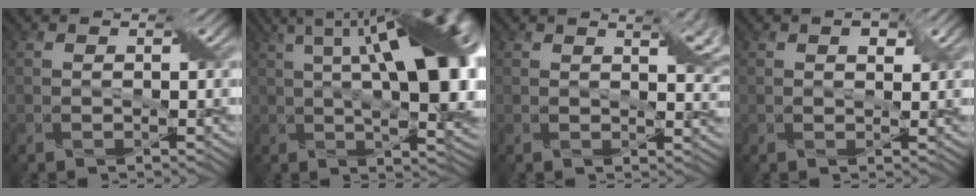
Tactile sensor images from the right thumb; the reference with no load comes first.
{"total": 17.6, "force": [3.4, 6.8, 15.8], "torque": [-0.222, 0.035, 0.044]}
{"total": 4.1, "force": [2.4, 1.2, 3.1], "torque": [-0.047, 0.004, 0.042]}
{"total": 1.6, "force": [1.0, 0.9, 1.0], "torque": [-0.019, -0.005, 0.020]}